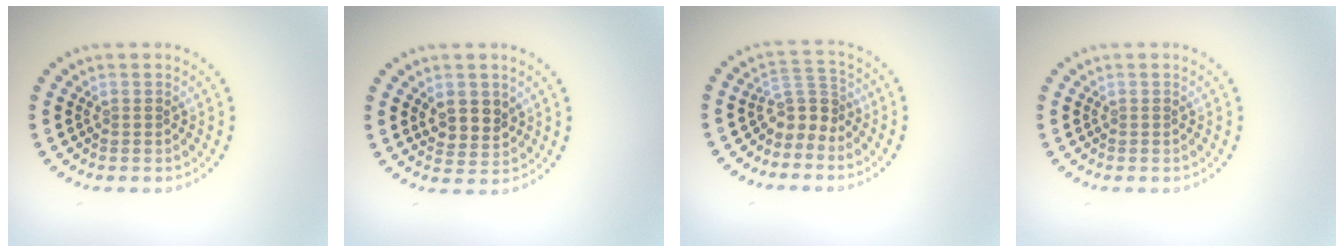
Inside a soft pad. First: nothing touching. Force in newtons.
{"total": 2.7, "press": 2.5, "slide": 1.0}
{"total": 2.8, "press": 2.0, "slide": 2.0}
{"total": 0.0}